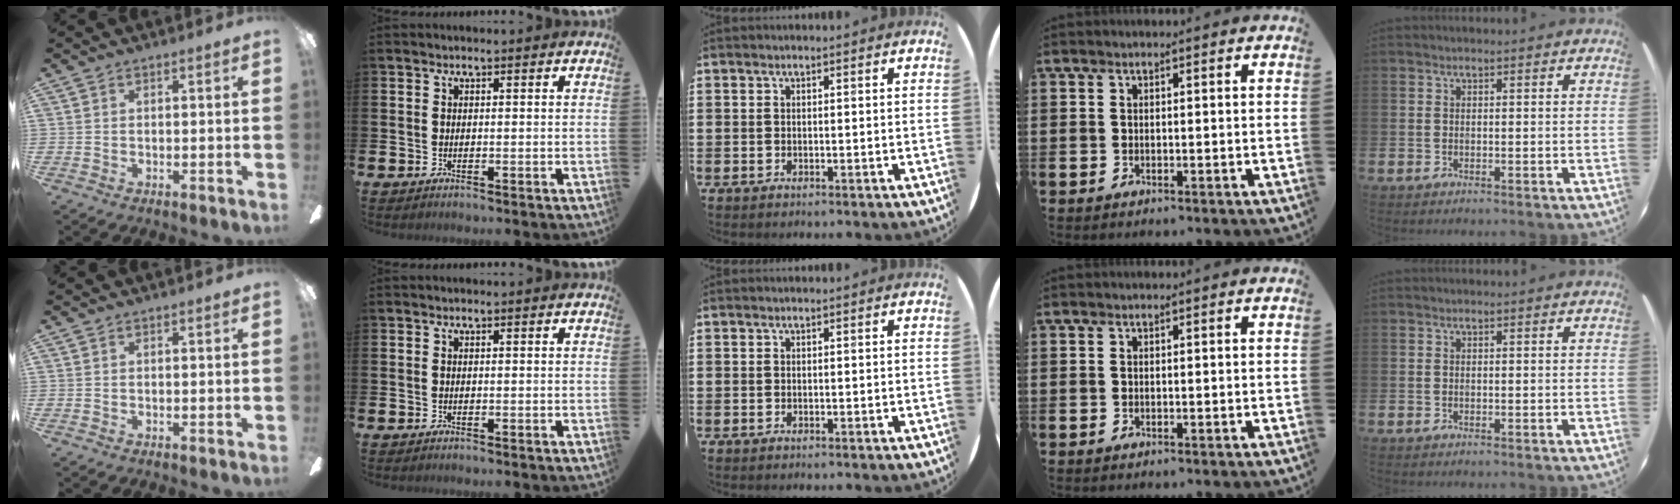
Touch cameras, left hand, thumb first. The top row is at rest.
{}